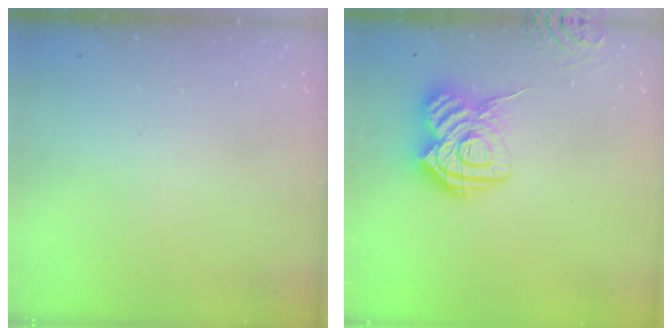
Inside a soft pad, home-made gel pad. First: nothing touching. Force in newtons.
{"total": 14.5, "press": 14.4, "slide": 1.4}